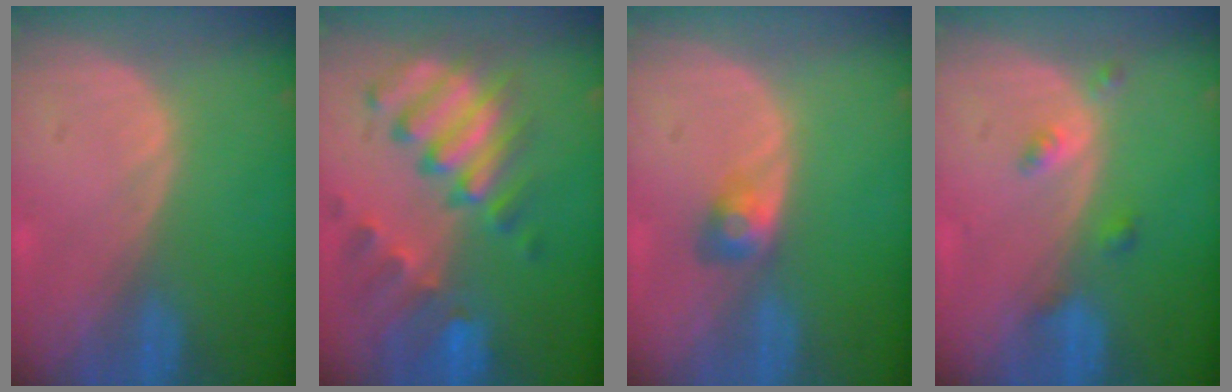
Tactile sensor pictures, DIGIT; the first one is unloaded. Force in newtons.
{"total": 10.7, "press": 9.2, "slide": 5.5}
{"total": 3.0, "press": 2.5, "slide": 1.5}
{"total": 2.5, "press": 2.5, "slide": 0.2}